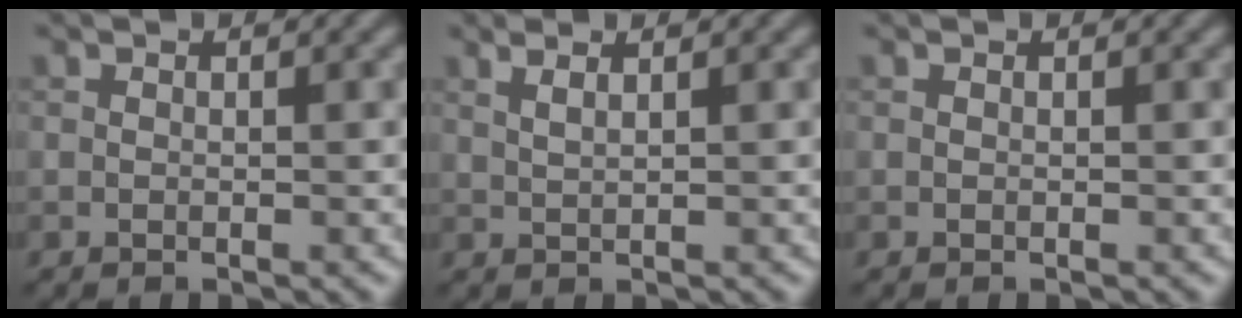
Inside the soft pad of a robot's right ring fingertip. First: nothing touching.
{"total": 2.0, "force": [1.3, 0.8, 1.3], "torque": [-0.010, 0.002, 0.010]}
{"total": 0.0}